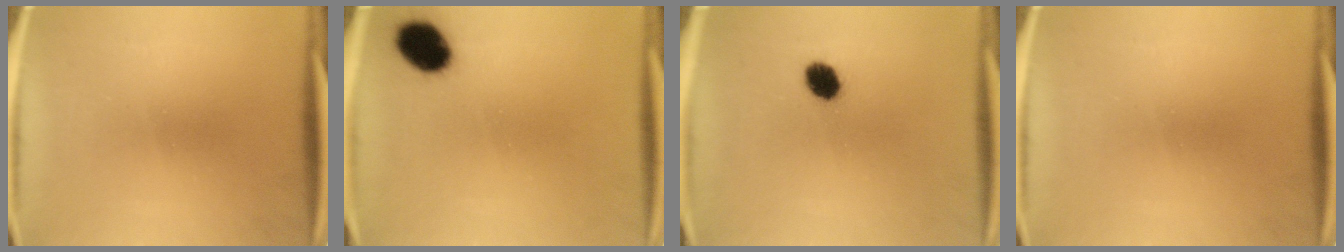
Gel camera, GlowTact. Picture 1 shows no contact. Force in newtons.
{"total": 8.7}
{"total": 4.9}
{"total": 0.0}